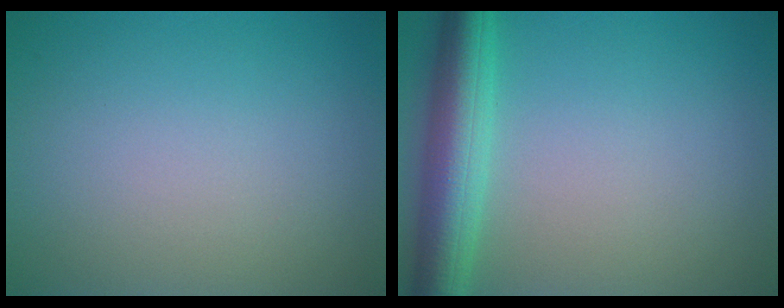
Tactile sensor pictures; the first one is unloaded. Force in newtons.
{"total": 5.8, "press": 5.8, "slide": 0.2}